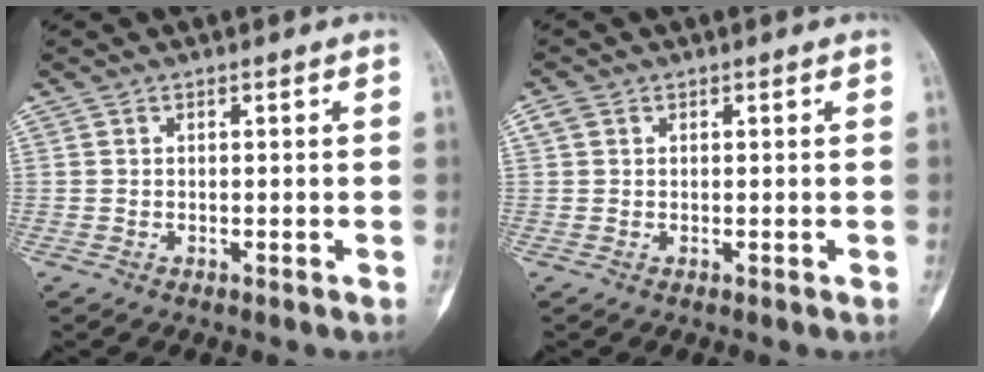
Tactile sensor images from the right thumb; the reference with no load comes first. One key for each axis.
{"total": 1.5, "fx": 0.7, "fy": 1.3, "fz": 0.1, "tx": -0.002, "ty": 0.002, "tz": 0.009}